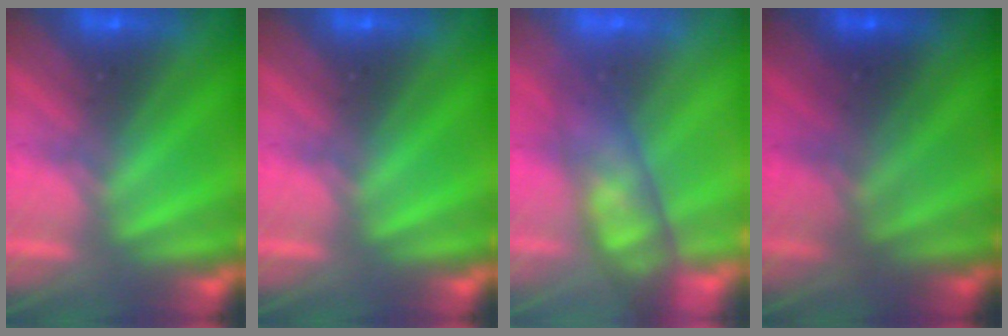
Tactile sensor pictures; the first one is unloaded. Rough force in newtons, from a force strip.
{"total": 0.0}
{"total": 4.4}
{"total": 1.9}